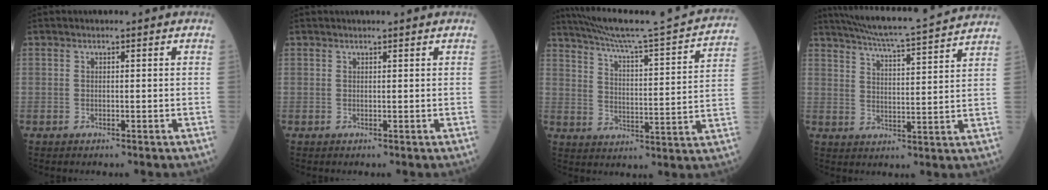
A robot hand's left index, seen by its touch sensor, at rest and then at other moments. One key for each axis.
{"total": 1.5, "fx": 1.4, "fy": 0.0, "fz": 0.6, "tx": -0.005, "ty": 0.014, "tz": 0.021}
{"total": 23.6, "fx": 21.8, "fy": -0.6, "fz": 9.2, "tx": -0.149, "ty": -0.043, "tz": 0.289}
{"total": 18.0, "fx": 16.5, "fy": -0.5, "fz": 7.0, "tx": -0.129, "ty": -0.003, "tz": 0.228}